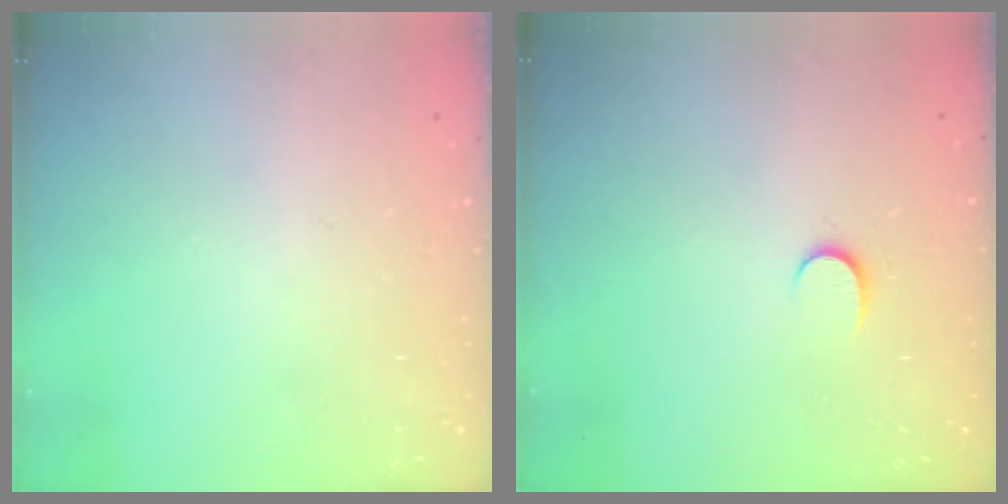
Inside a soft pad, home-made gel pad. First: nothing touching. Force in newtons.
{"total": 3.8, "press": 3.8, "slide": 0.4}